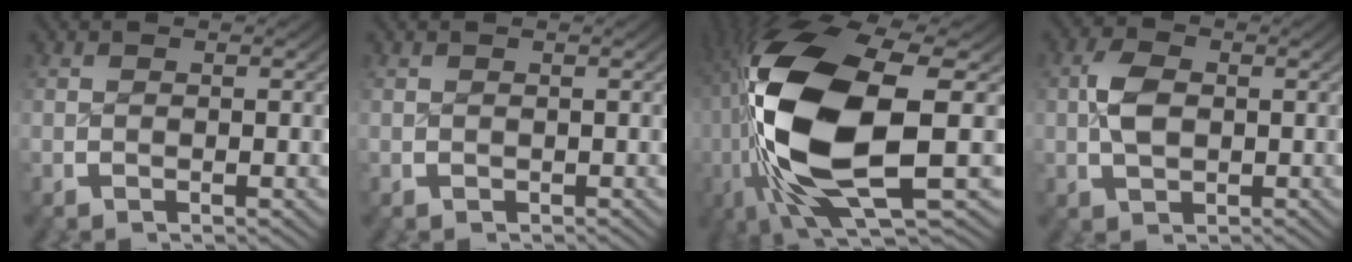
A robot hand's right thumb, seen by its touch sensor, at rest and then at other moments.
{"total": 0.8, "force": [0.2, -0.1, -0.8], "torque": [0.017, 0.001, 0.003]}
{"total": 20.9, "force": [-0.2, 10.5, 18.1], "torque": [-0.399, -0.052, 0.037]}
{"total": 2.5, "force": [0.6, 2.0, 1.4], "torque": [-0.037, -0.006, 0.013]}